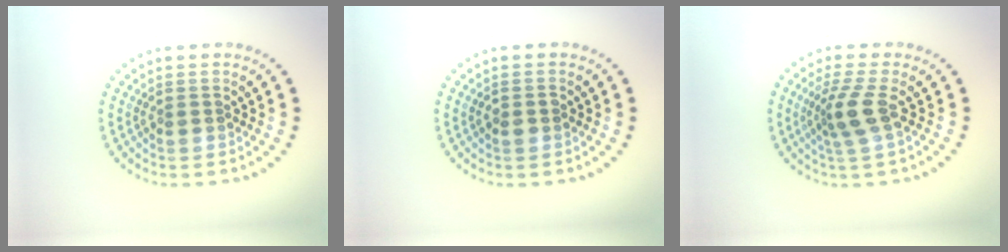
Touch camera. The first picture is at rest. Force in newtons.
{"total": 1.2, "press": 1.2, "slide": 0.2}
{"total": 3.0, "press": 2.1, "slide": 2.1}